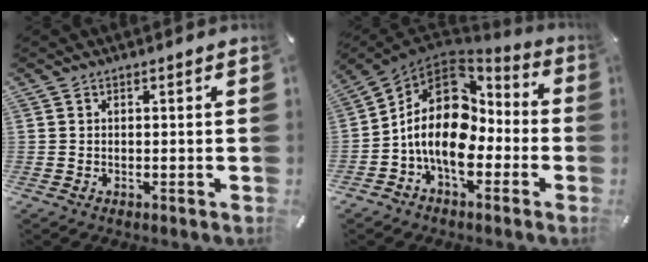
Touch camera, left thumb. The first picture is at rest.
{"total": 16.6, "force": [-2.4, 11.8, 11.3], "torque": [-0.214, 0.007, -0.044]}